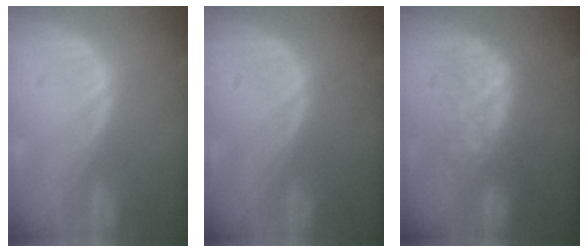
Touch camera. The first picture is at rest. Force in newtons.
{"total": 0.0}
{"total": 7.8, "press": 7.6, "slide": 2.0}